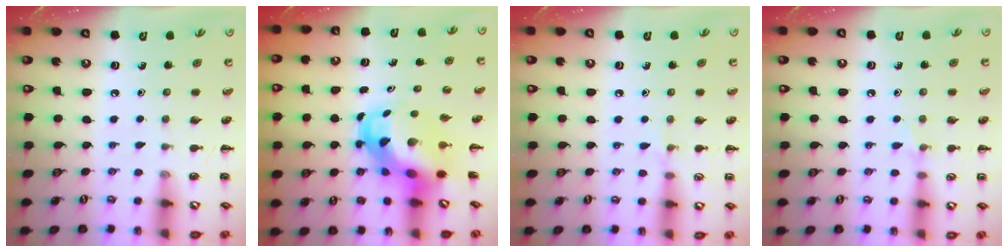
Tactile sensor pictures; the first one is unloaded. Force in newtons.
{"total": 5.4, "press": 5.1, "slide": 1.8}
{"total": 4.1, "press": 3.8, "slide": 1.5}
{"total": 5.1, "press": 4.8, "slide": 1.7}